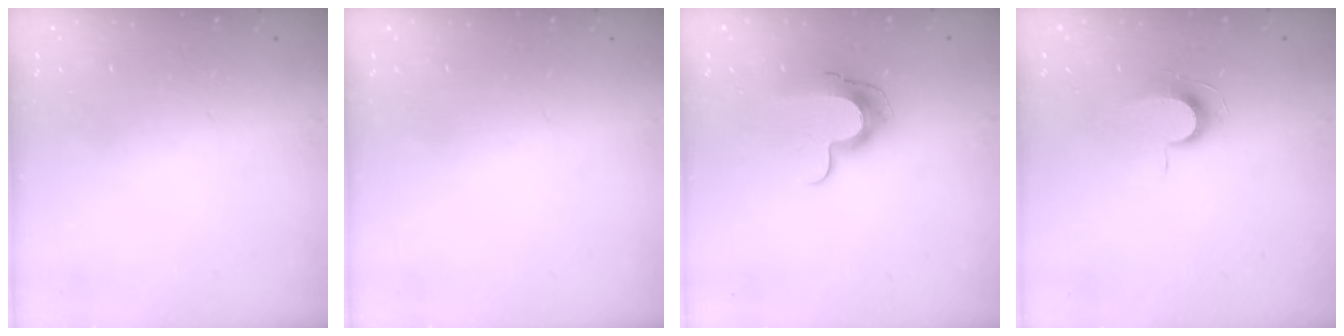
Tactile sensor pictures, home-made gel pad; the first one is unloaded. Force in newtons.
{"total": 0.0}
{"total": 11.2, "press": 11.1, "slide": 0.7}
{"total": 7.1, "press": 7.0, "slide": 0.7}